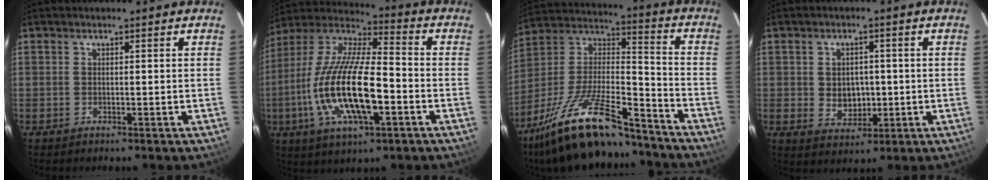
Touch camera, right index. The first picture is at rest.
{"total": 20.4, "force": [-5.4, 6.6, 18.6], "torque": [-0.375, -0.015, -0.102]}
{"total": 23.7, "force": [-17.8, 6.6, 14.3], "torque": [-0.275, -0.012, -0.298]}
{"total": 5.5, "force": [-0.3, 4.6, 3.1], "torque": [-0.055, -0.001, 0.007]}